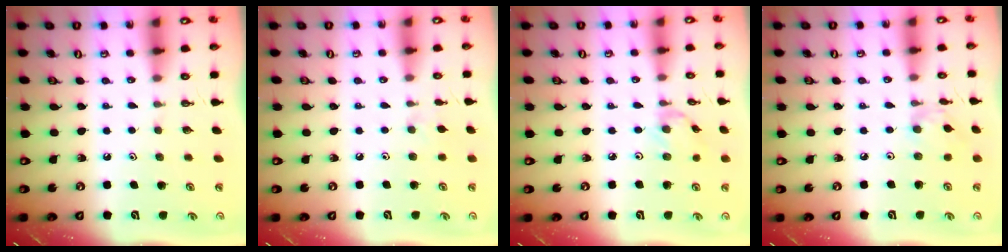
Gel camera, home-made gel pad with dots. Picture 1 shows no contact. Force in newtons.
{"total": 4.1, "press": 4.0, "slide": 0.8}
{"total": 1.0, "press": 1.0, "slide": 0.3}
{"total": 2.7, "press": 2.7, "slide": 0.3}